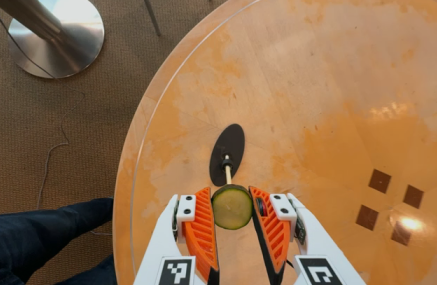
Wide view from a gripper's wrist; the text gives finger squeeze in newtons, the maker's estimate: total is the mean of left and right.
{"total": 8.9, "left": 8.8, "right": 9.0}